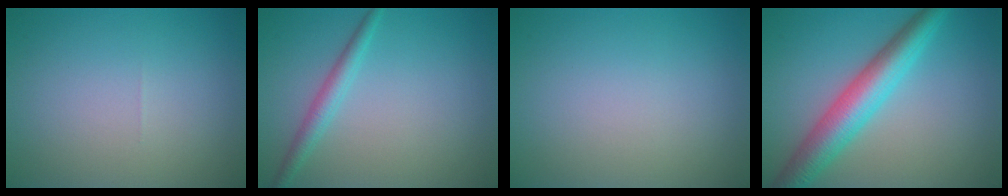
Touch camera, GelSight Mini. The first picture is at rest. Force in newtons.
{"total": 2.1, "press": 2.1, "slide": 0.1}
{"total": 0.0}
{"total": 6.3, "press": 6.3, "slide": 0.1}